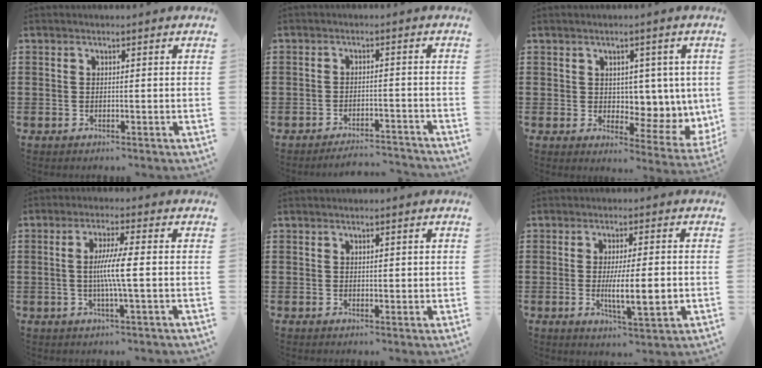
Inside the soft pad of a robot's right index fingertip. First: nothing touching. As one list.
[{"total": 3.2, "force": [-3.1, 0.2, 0.4], "torque": [-0.011, 0.001, -0.065]}, {"total": 4.9, "force": [2.7, 3.5, 2.0], "torque": [-0.039, -0.021, 0.047]}, {"total": 5.9, "force": [-0.3, -0.1, 5.9], "torque": [-0.112, -0.010, -0.012]}, {"total": 0.8, "force": [0.5, 0.5, 0.4], "torque": [-0.008, 0.004, 0.009]}, {"total": 6.8, "force": [-0.8, 1.5, 6.6], "torque": [-0.120, -0.006, -0.015]}]